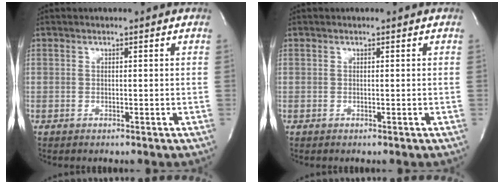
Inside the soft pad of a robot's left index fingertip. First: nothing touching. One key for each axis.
{"total": 0.0}